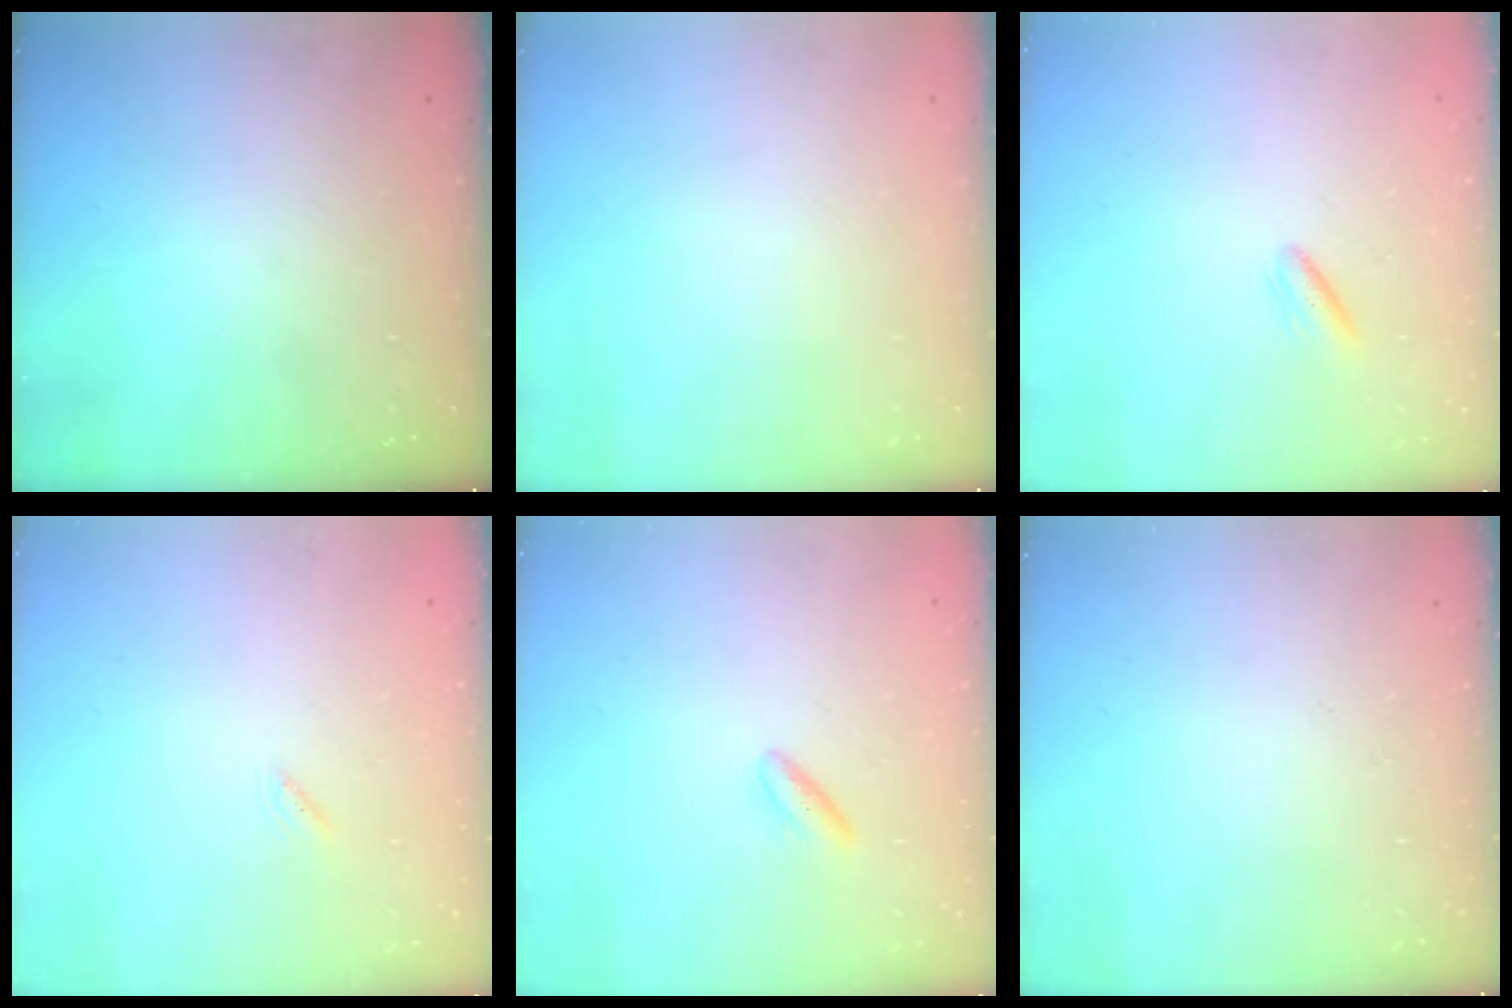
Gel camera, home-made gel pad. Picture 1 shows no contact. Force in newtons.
{"total": 0.0}
{"total": 2.9, "press": 2.8, "slide": 1.0}
{"total": 1.2, "press": 1.1, "slide": 0.3}
{"total": 2.9, "press": 2.6, "slide": 1.4}
{"total": 0.0}